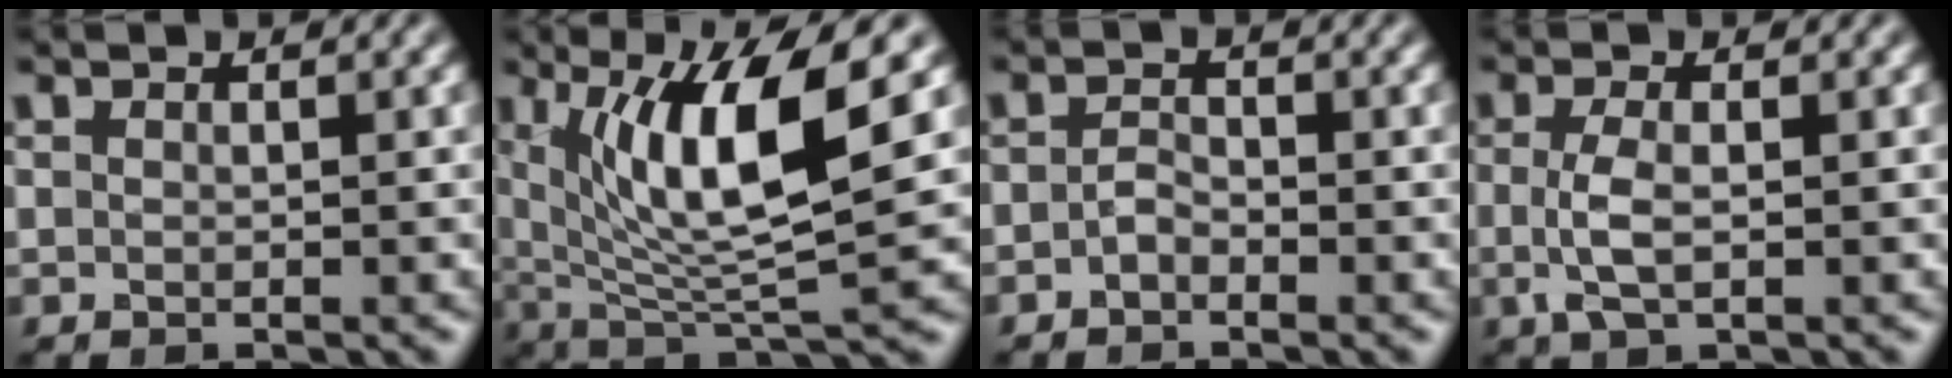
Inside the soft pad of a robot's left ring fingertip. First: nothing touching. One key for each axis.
{"total": 9.8, "fx": 3.3, "fy": 2.3, "fz": 9.0, "tx": -0.152, "ty": -0.009, "tz": 0.065}
{"total": 1.2, "fx": -0.7, "fy": 0.7, "fz": 0.8, "tx": -0.018, "ty": 0.003, "tz": -0.017}
{"total": 2.8, "fx": -0.3, "fy": 1.1, "fz": 2.6, "tx": -0.063, "ty": -0.003, "tz": -0.007}